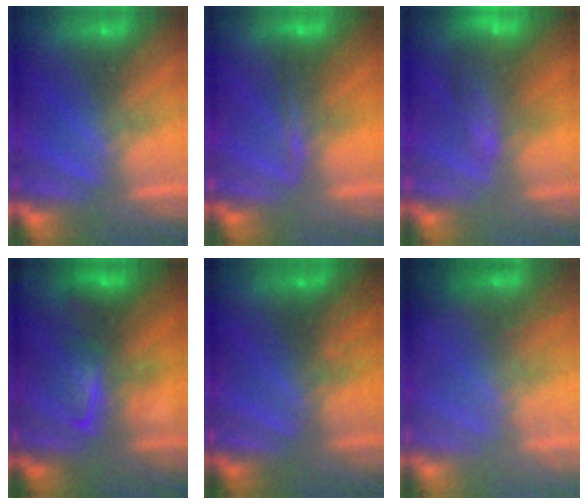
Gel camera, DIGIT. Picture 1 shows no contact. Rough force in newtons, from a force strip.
{"total": 1.9}
{"total": 8.9}
{"total": 2.6}
{"total": 2.6}
{"total": 2.7}